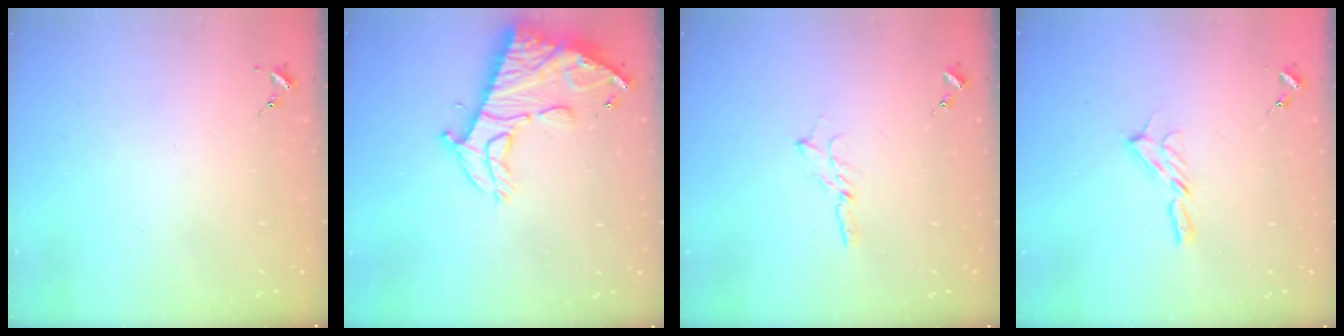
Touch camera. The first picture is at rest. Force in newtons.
{"total": 16.7, "press": 16.6, "slide": 1.4}
{"total": 3.0, "press": 3.0, "slide": 0.1}
{"total": 5.9, "press": 5.9, "slide": 0.3}